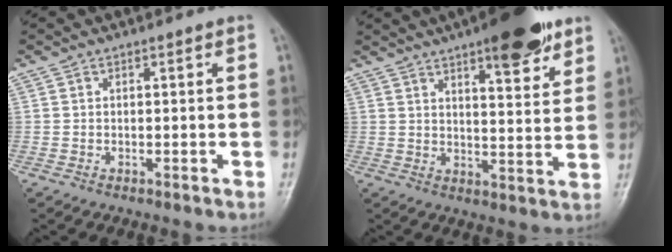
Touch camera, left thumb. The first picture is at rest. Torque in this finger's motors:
{"motor_torque": [2.39, 1.10, 1.21, -0.88, 0.33]}